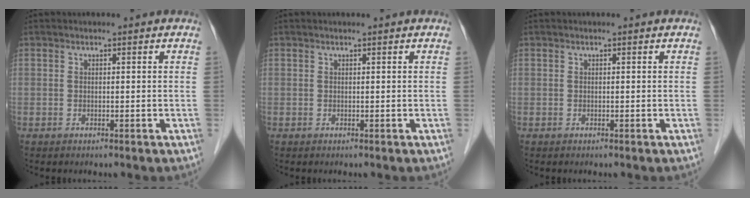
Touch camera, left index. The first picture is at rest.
{"total": 0.0}
{"total": 0.0}